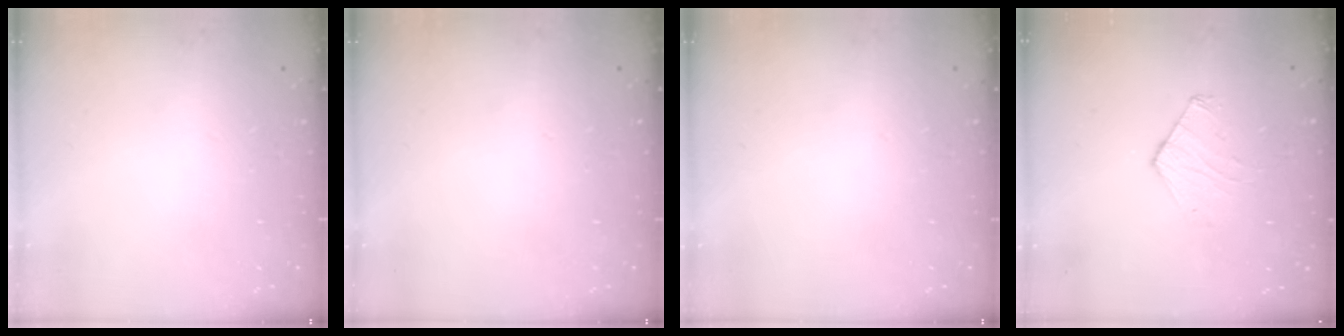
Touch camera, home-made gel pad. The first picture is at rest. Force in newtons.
{"total": 0.0}
{"total": 0.0}
{"total": 5.1, "press": 5.0, "slide": 0.6}